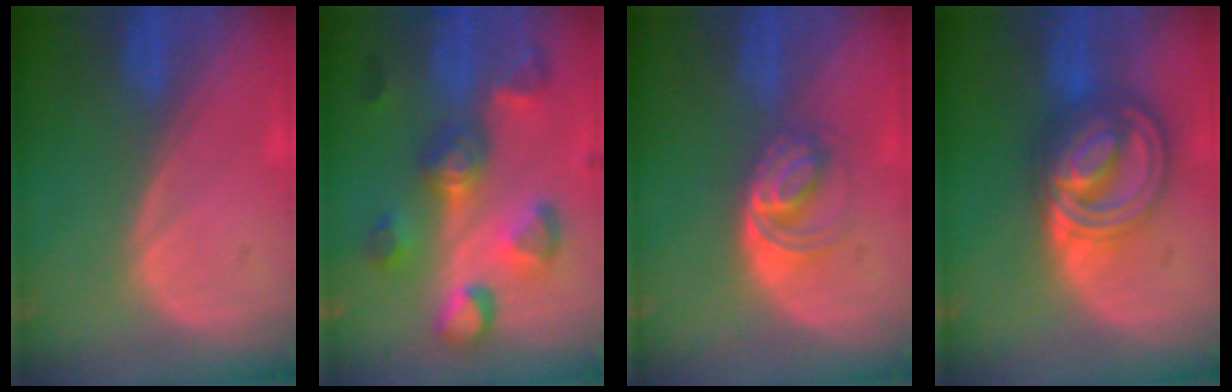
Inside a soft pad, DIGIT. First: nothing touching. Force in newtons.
{"total": 9.0, "press": 9.0, "slide": 0.6}
{"total": 5.2, "press": 4.9, "slide": 1.7}
{"total": 9.2, "press": 9.2, "slide": 0.6}